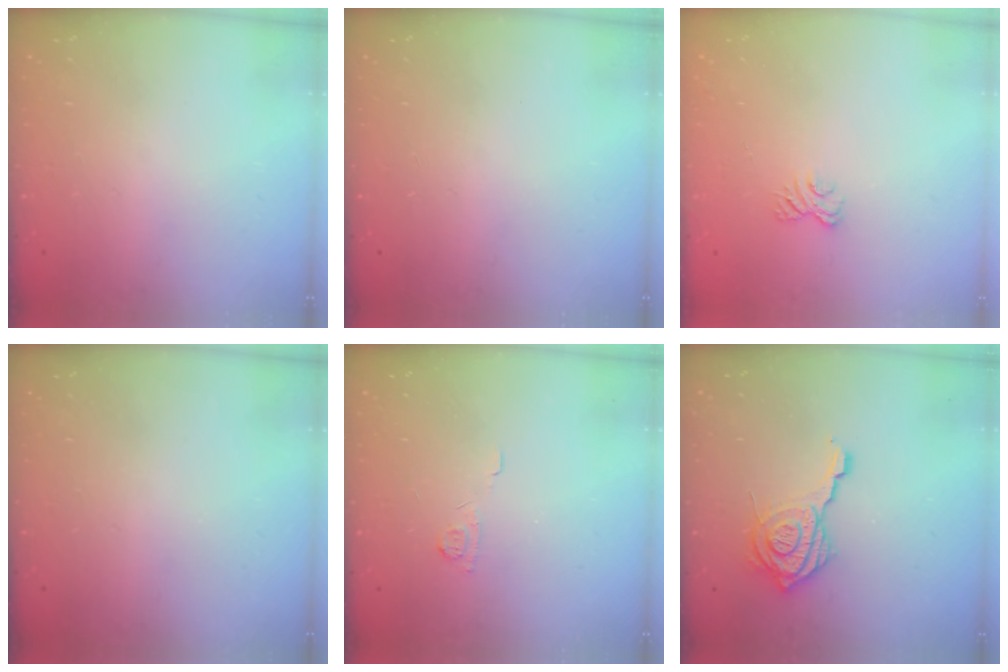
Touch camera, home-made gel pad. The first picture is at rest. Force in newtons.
{"total": 0.0}
{"total": 2.5, "press": 2.2, "slide": 1.2}
{"total": 0.0}
{"total": 3.9, "press": 3.9, "slide": 0.6}
{"total": 15.0, "press": 14.9, "slide": 1.3}